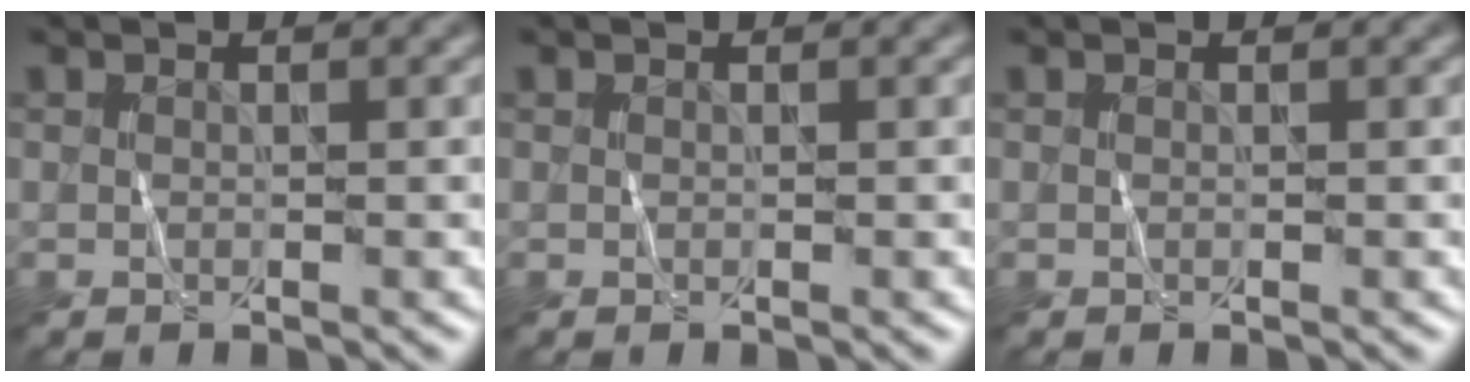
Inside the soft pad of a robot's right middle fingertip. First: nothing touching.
{"total": 0.0}
{"total": 0.0}